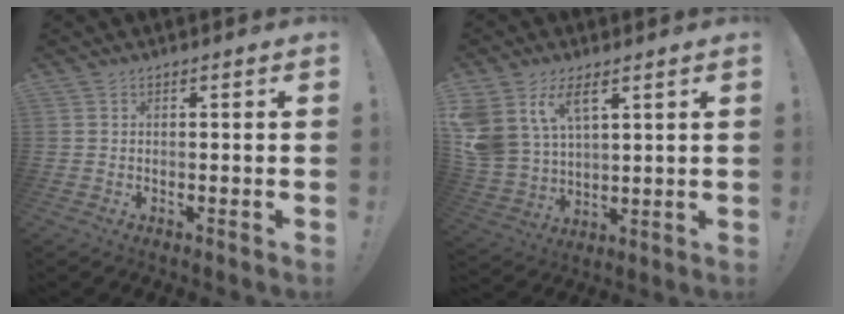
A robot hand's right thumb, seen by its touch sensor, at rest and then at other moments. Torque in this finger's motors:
{"motor_torque": [0.56, 0.64, 1.26, 0.87, 0.32]}